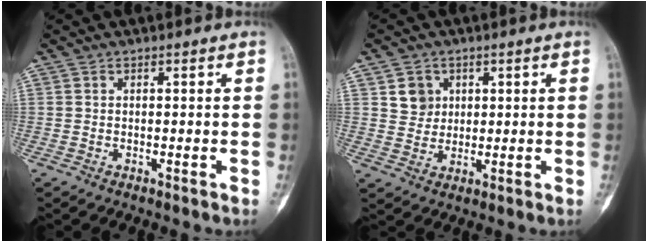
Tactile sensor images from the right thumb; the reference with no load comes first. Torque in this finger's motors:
{"motor_torque": [0.66, 0.58, -0.11, -0.03, 0.02]}